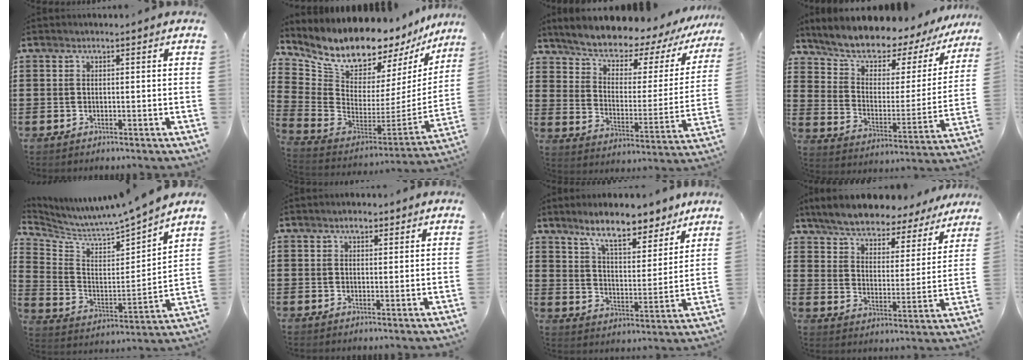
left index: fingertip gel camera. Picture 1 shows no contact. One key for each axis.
{"total": 10.3, "fx": 9.5, "fy": 2.6, "fz": 2.7, "tx": -0.093, "ty": -0.094, "tz": 0.165}
{"total": 5.6, "fx": 5.2, "fy": 1.5, "fz": 1.5, "tx": -0.063, "ty": -0.049, "tz": 0.084}
{"total": 6.6, "fx": 6.2, "fy": 2.0, "fz": 1.3, "tx": -0.060, "ty": -0.058, "tz": 0.101}
{"total": 5.6, "fx": 5.6, "fy": -0.5, "fz": 0.7, "tx": -0.048, "ty": -0.065, "tz": 0.086}
{"total": 2.0, "fx": 1.5, "fy": 0.9, "fz": 1.0, "tx": -0.024, "ty": 0.006, "tz": 0.026}
{"total": 9.3, "fx": 7.9, "fy": 1.9, "fz": 4.6, "tx": -0.098, "ty": -0.029, "tz": 0.139}
{"total": 6.3, "fx": 6.1, "fy": 1.0, "fz": 1.2, "tx": -0.057, "ty": -0.040, "tz": 0.105}